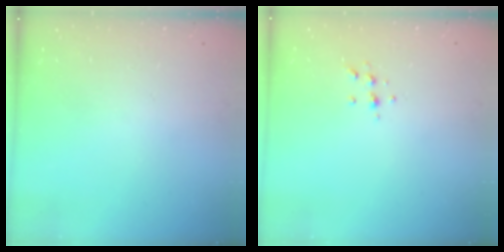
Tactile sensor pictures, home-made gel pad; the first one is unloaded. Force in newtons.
{"total": 5.4, "press": 5.4, "slide": 0.7}